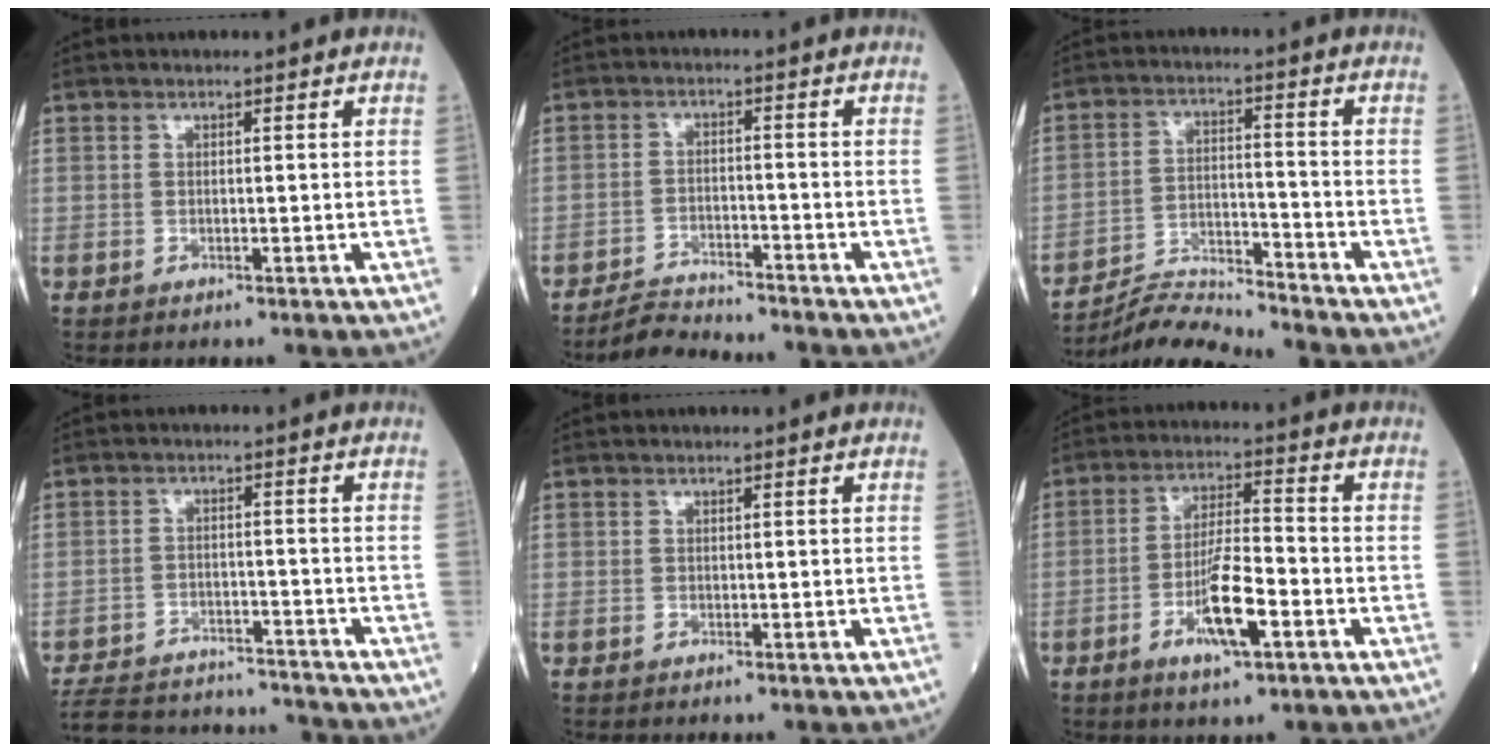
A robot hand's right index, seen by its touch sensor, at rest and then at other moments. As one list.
[{"total": 4.4, "force": [-4.4, -0.2, 0.0], "torque": [-0.004, -0.014, -0.076]}, {"total": 7.8, "force": [-7.6, -1.6, -0.2], "torque": [-0.003, 0.004, -0.138]}, {"total": 16.7, "force": [-15.9, 2.9, 4.2], "torque": [-0.089, 0.003, -0.225]}, {"total": 0.0}, {"total": 8.6, "force": [-3.6, 1.5, 7.7], "torque": [-0.147, -0.003, -0.060]}]